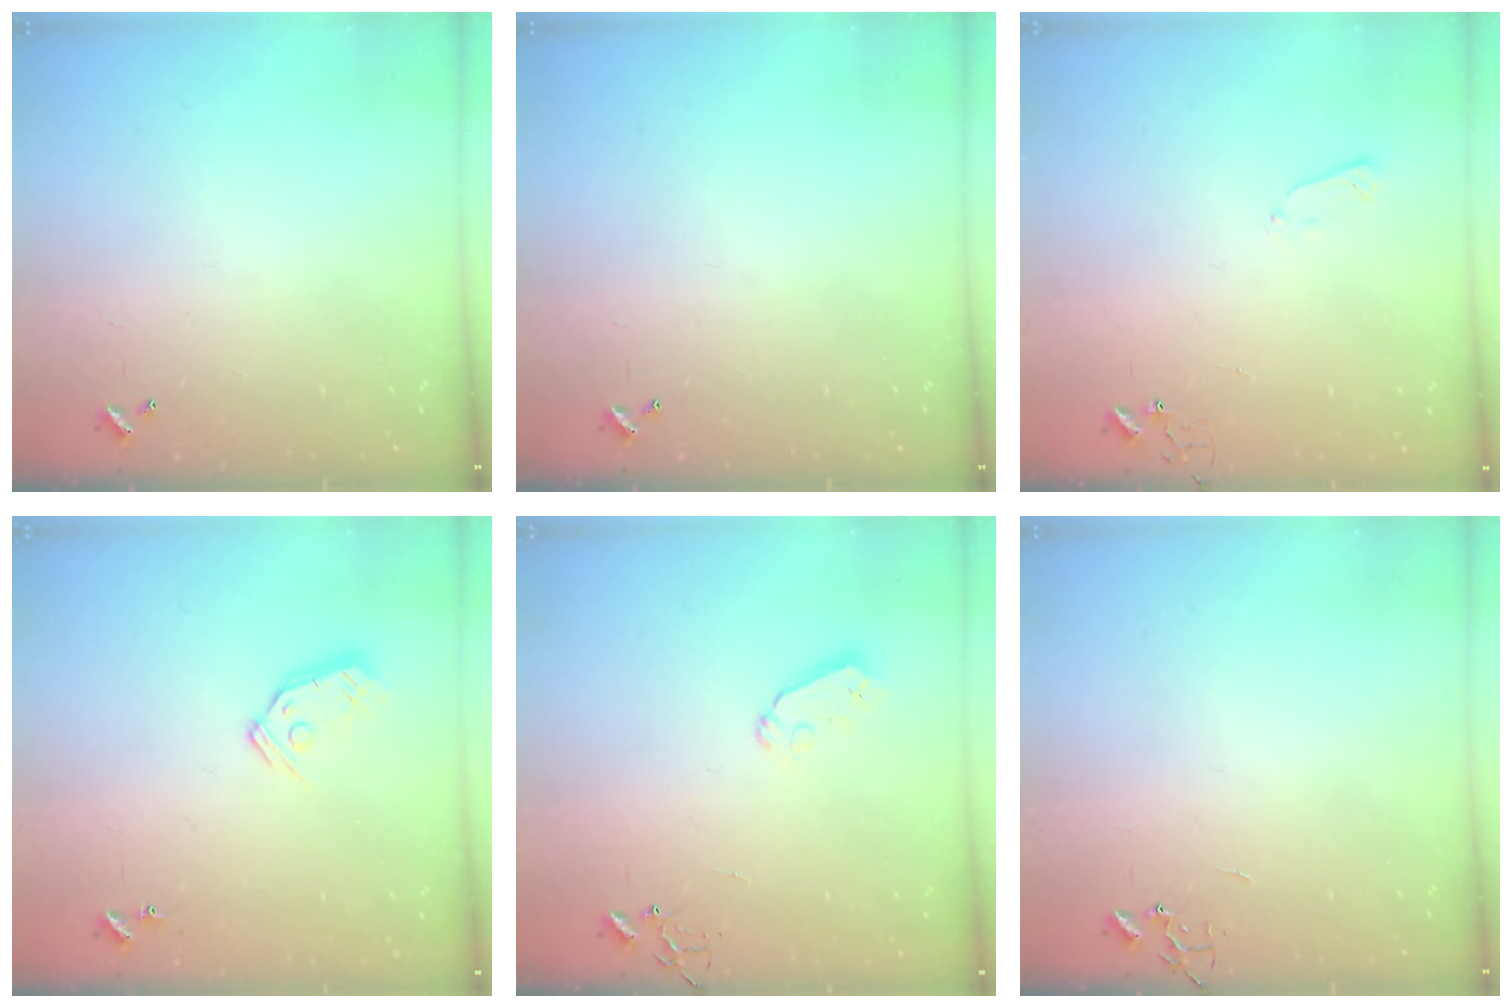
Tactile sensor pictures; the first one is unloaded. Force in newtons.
{"total": 0.0}
{"total": 3.0, "press": 3.0, "slide": 0.6}
{"total": 8.3, "press": 8.3, "slide": 0.5}
{"total": 5.4, "press": 5.4, "slide": 0.0}
{"total": 0.0}